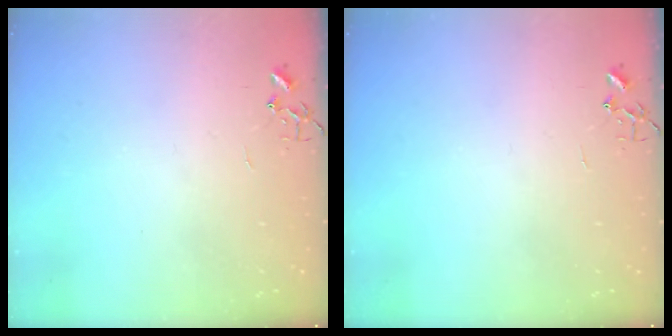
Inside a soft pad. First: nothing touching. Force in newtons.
{"total": 0.0}